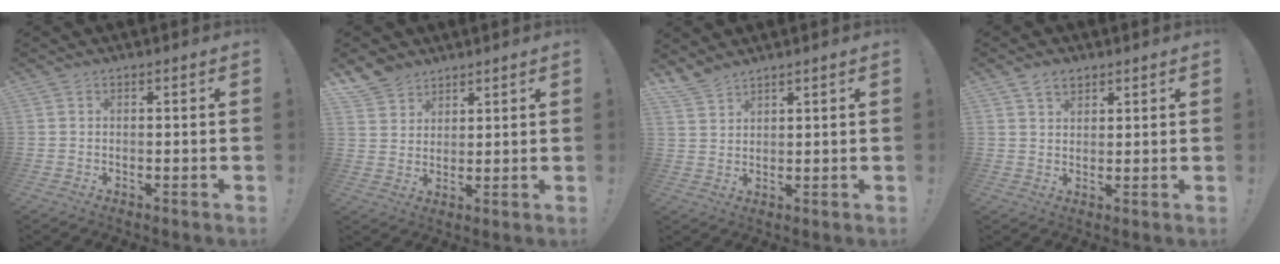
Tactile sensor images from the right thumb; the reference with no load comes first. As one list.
[{"total": 6.9, "force": [5.6, 4.0, 0.9], "torque": [-0.022, -0.038, 0.111]}, {"total": 4.6, "force": [4.2, 1.2, 1.4], "torque": [-0.032, -0.026, 0.081]}, {"total": 3.9, "force": [2.6, 2.3, 1.7], "torque": [-0.024, -0.009, 0.047]}]